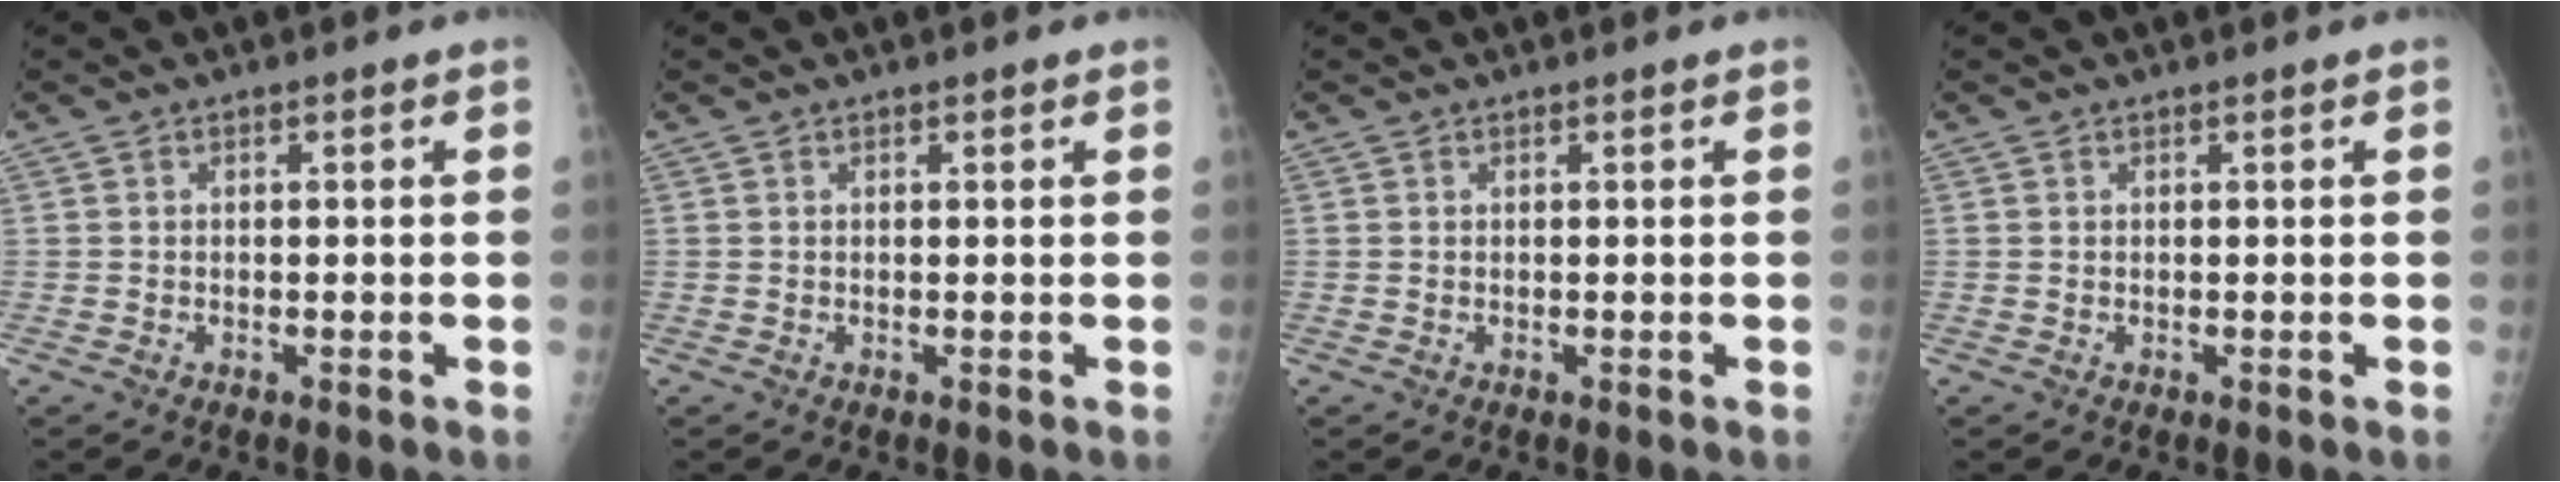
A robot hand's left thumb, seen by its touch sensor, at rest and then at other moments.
{"total": 0.6, "force": [0.5, 0.2, 0.4], "torque": [-0.004, -0.001, 0.007]}
{"total": 0.0}
{"total": 0.0}